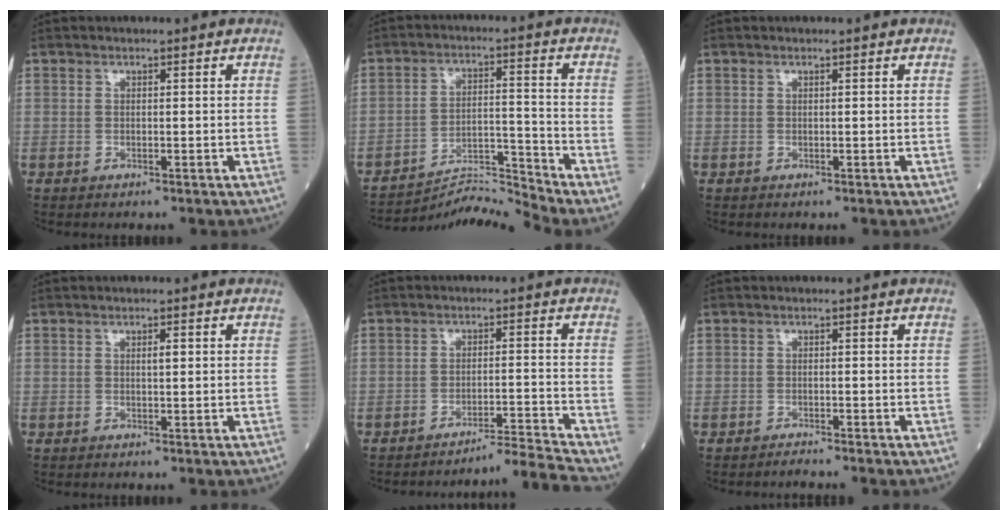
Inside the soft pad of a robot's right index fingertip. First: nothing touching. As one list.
[{"total": 8.6, "force": [-7.8, -3.5, -1.1], "torque": [0.009, 0.021, -0.138]}, {"total": 0.0}, {"total": 1.3, "force": [0.3, 0.3, 1.2], "torque": [-0.019, 0.001, 0.005]}, {"total": 6.5, "force": [-5.6, -3.2, -0.1], "torque": [0.001, 0.005, -0.090]}, {"total": 1.1, "force": [-1.0, -0.3, 0.0], "torque": [-0.003, -0.004, -0.017]}]